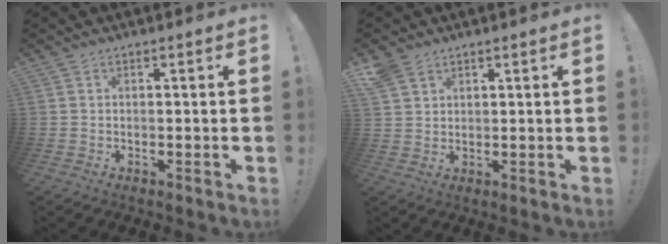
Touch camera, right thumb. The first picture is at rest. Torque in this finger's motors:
{"motor_torque": [-0.40, 1.59, 0.58, 0.40, 0.08]}